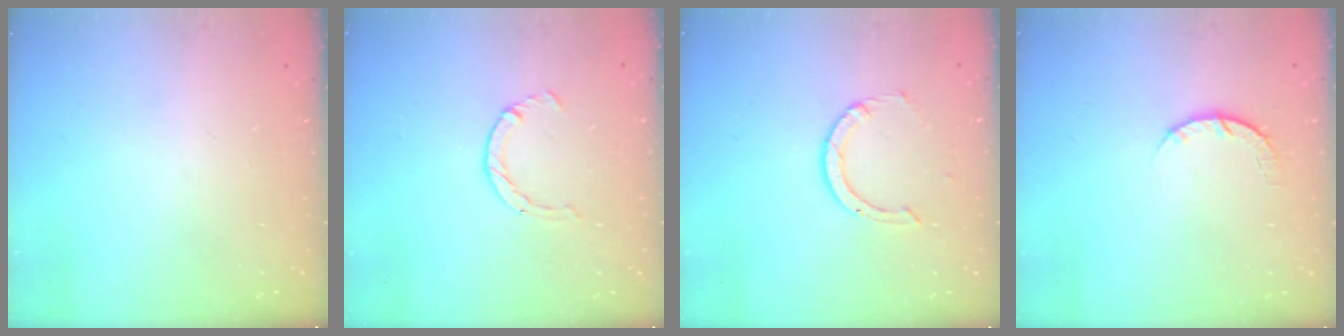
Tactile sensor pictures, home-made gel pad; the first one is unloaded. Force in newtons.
{"total": 2.1, "press": 2.1, "slide": 0.3}
{"total": 1.7, "press": 1.7, "slide": 0.1}
{"total": 5.2, "press": 5.1, "slide": 0.7}